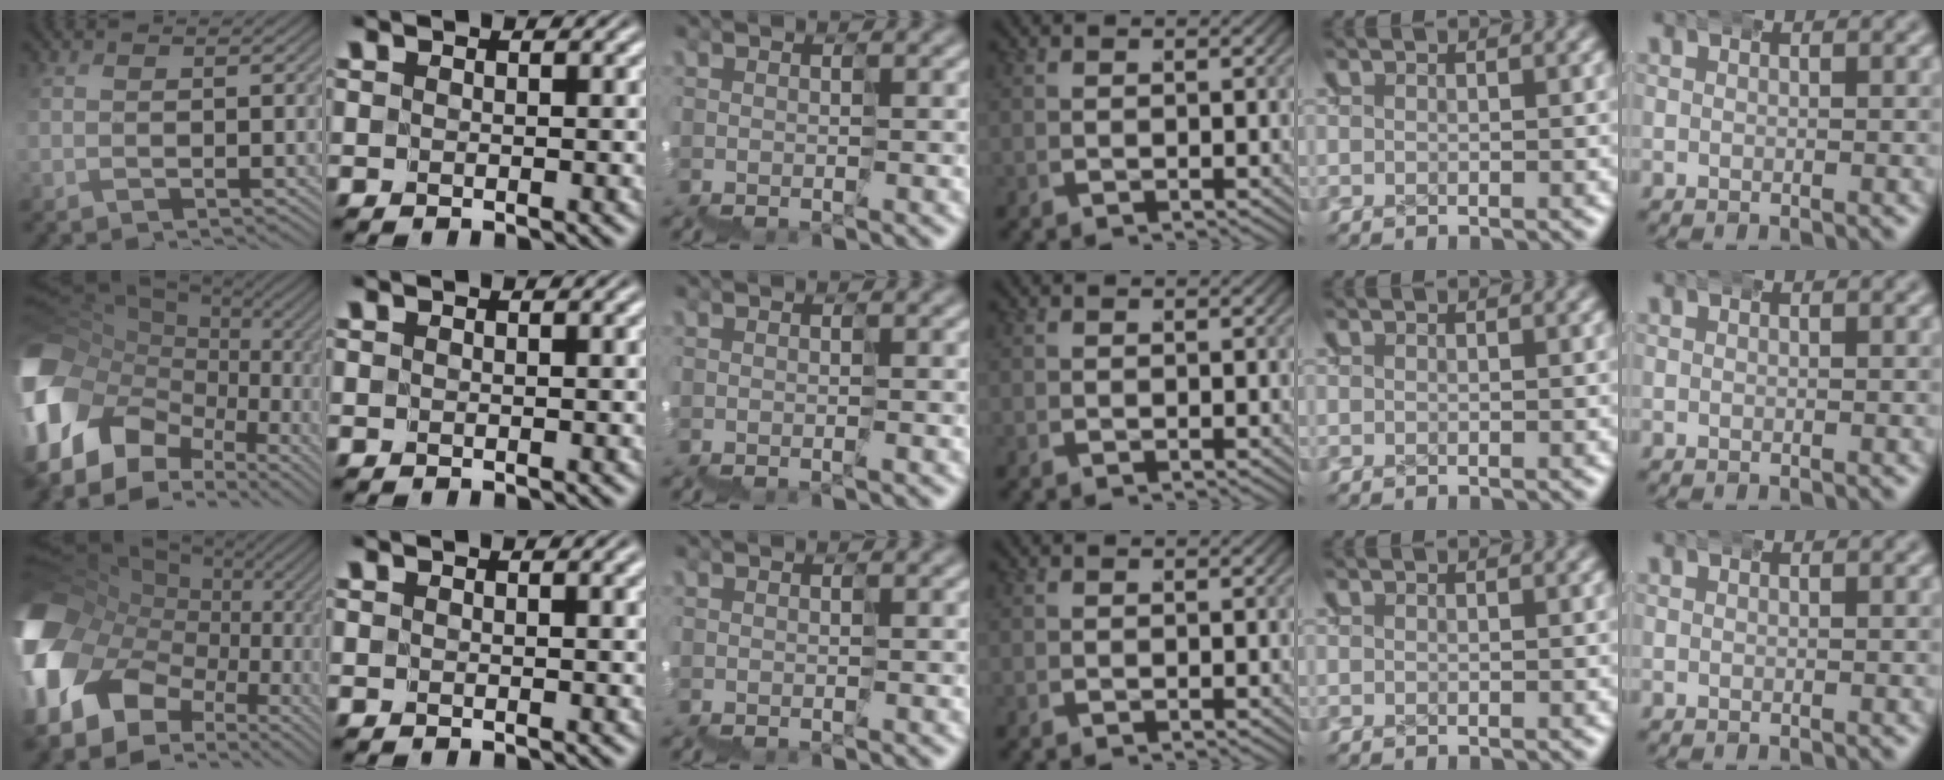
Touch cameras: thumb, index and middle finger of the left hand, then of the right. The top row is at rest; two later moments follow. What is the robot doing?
{"motion": "wrap", "object": "ethernet cable"}